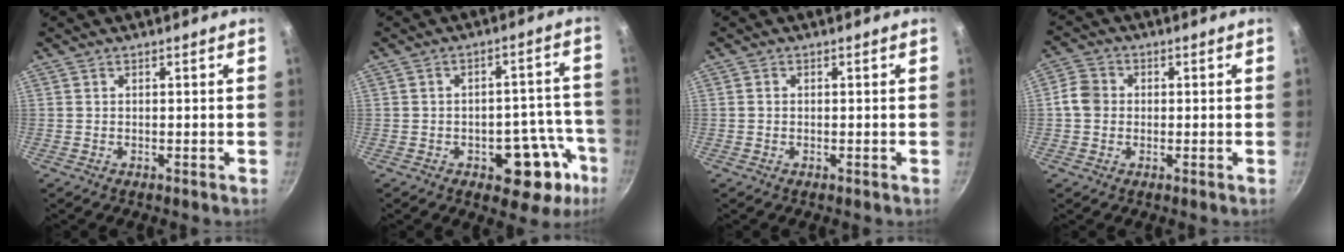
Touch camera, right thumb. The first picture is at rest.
{"total": 13.4, "force": [-5.7, 7.9, 9.1], "torque": [-0.038, 0.049, -0.063]}
{"total": 0.8, "force": [0.1, 0.6, 0.5], "torque": [-0.008, 0.004, 0.001]}
{"total": 4.6, "force": [-0.1, 4.1, 2.2], "torque": [-0.027, 0.011, -0.015]}